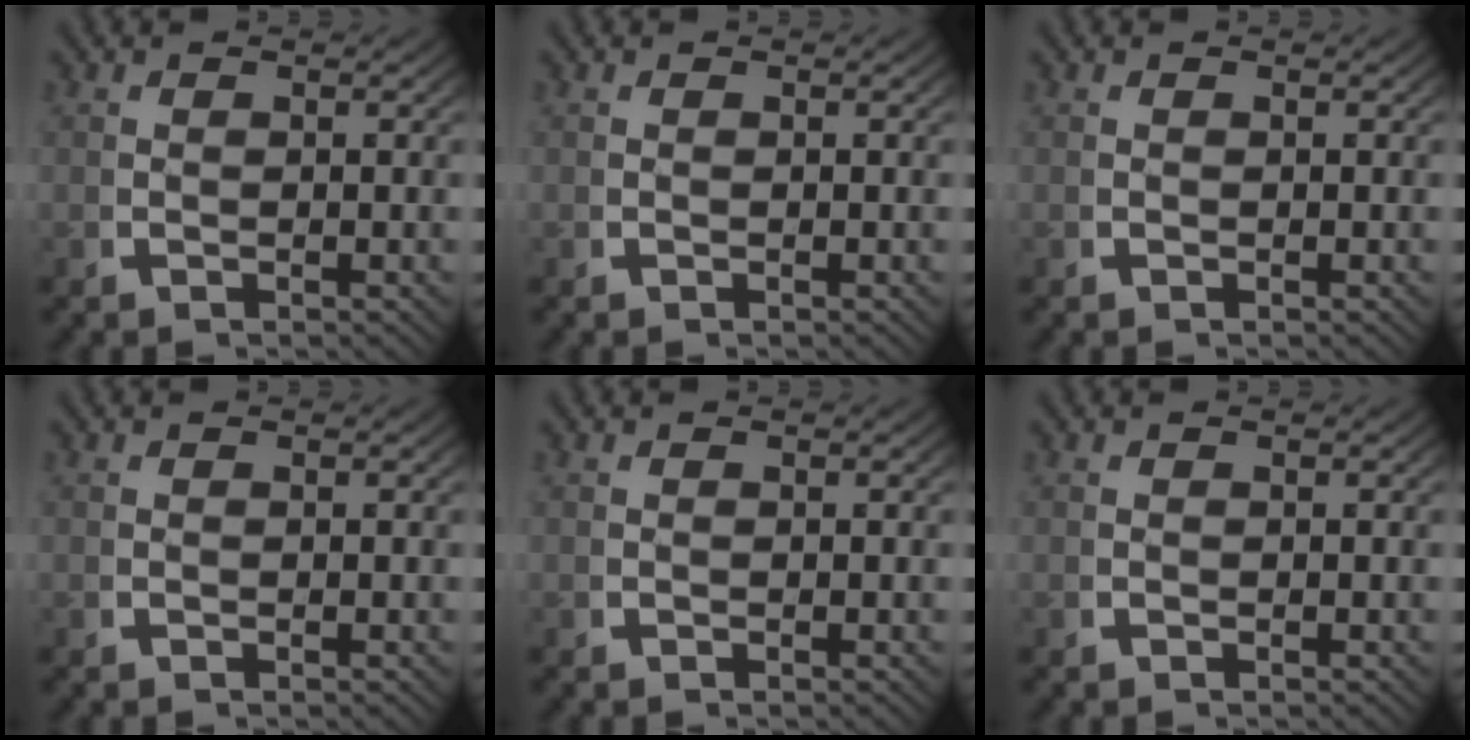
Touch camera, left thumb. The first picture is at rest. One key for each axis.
{"total": 0.0}
{"total": 0.0}
{"total": 0.0}
{"total": 0.0}
{"total": 0.0}